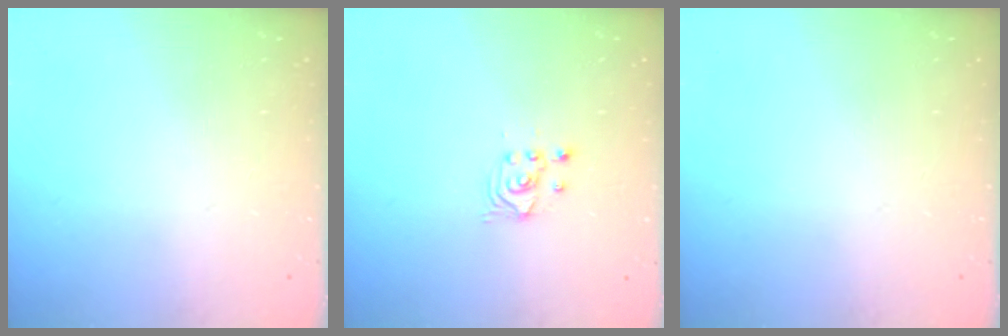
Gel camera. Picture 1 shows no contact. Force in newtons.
{"total": 2.4, "press": 2.3, "slide": 0.2}
{"total": 0.0}